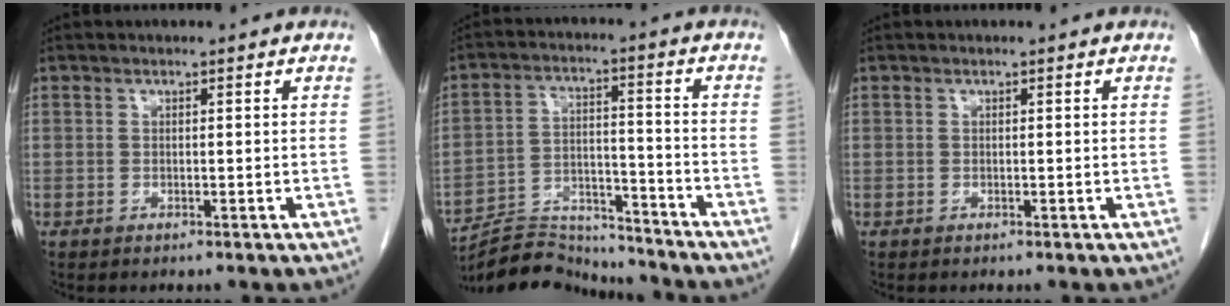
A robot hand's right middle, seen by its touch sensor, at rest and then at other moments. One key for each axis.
{"total": 11.2, "fx": -11.2, "fy": 1.0, "fz": 0.5, "tx": -0.009, "ty": 0.021, "tz": -0.195}
{"total": 0.0}